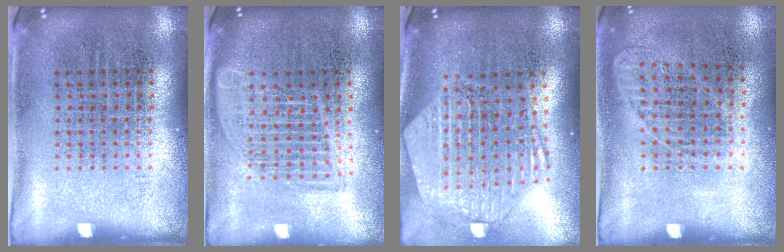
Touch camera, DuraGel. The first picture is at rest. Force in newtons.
{"total": 1.6, "press": 1.4, "slide": 0.7}
{"total": 2.7, "press": 2.2, "slide": 1.5}
{"total": 1.0, "press": 1.0, "slide": 0.3}